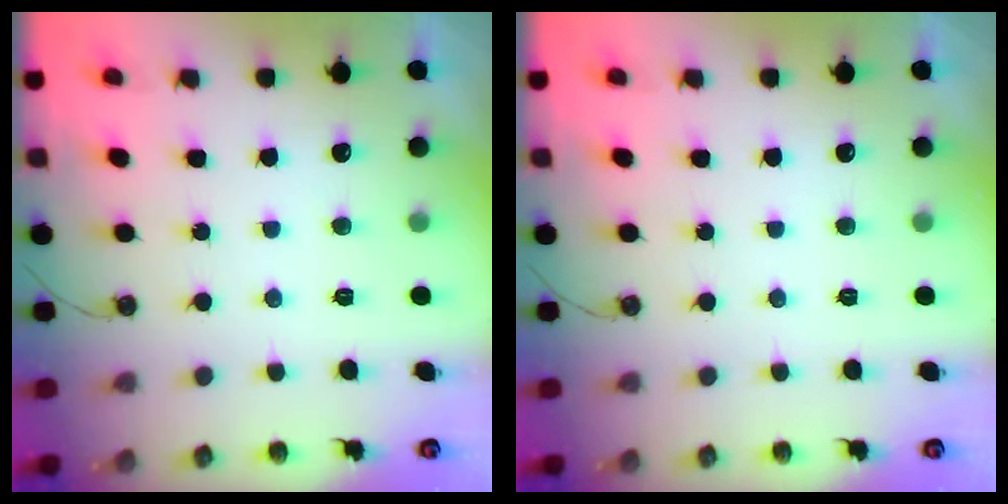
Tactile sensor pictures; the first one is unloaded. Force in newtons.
{"total": 0.0}